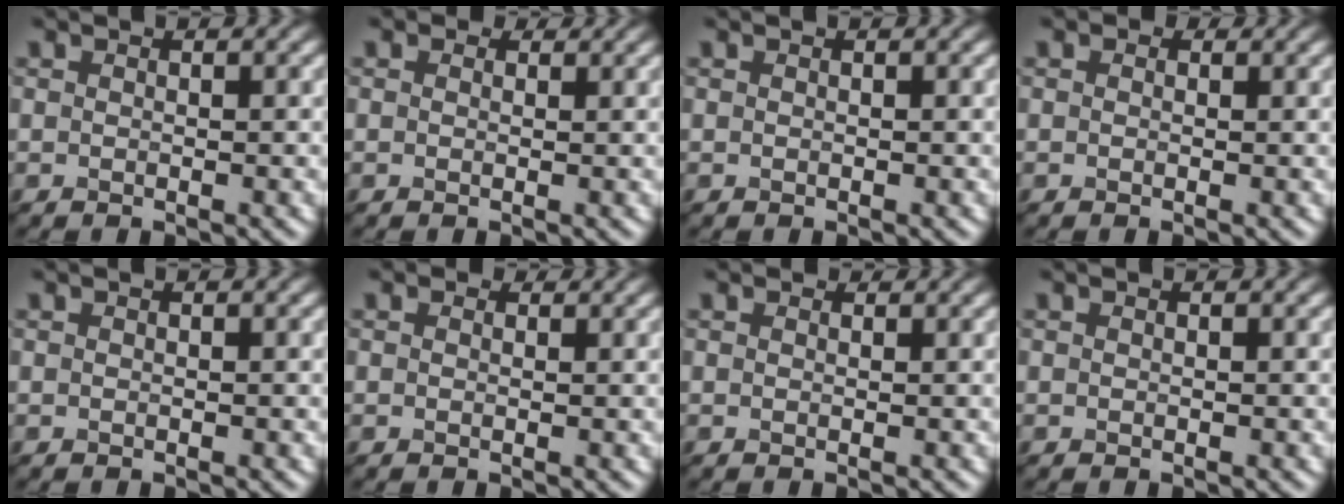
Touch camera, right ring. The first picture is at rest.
{"total": 1.4, "force": [0.9, 0.9, 0.6], "torque": [-0.012, 0.011, -0.003]}
{"total": 0.0}
{"total": 1.1, "force": [0.6, 0.8, 0.6], "torque": [-0.008, 0.009, -0.005]}
{"total": 0.0}
{"total": 1.1, "force": [0.7, 0.7, 0.5], "torque": [-0.010, 0.009, -0.003]}
{"total": 0.7, "force": [0.6, 0.3, 0.3], "torque": [-0.009, 0.005, -0.004]}
{"total": 0.0}